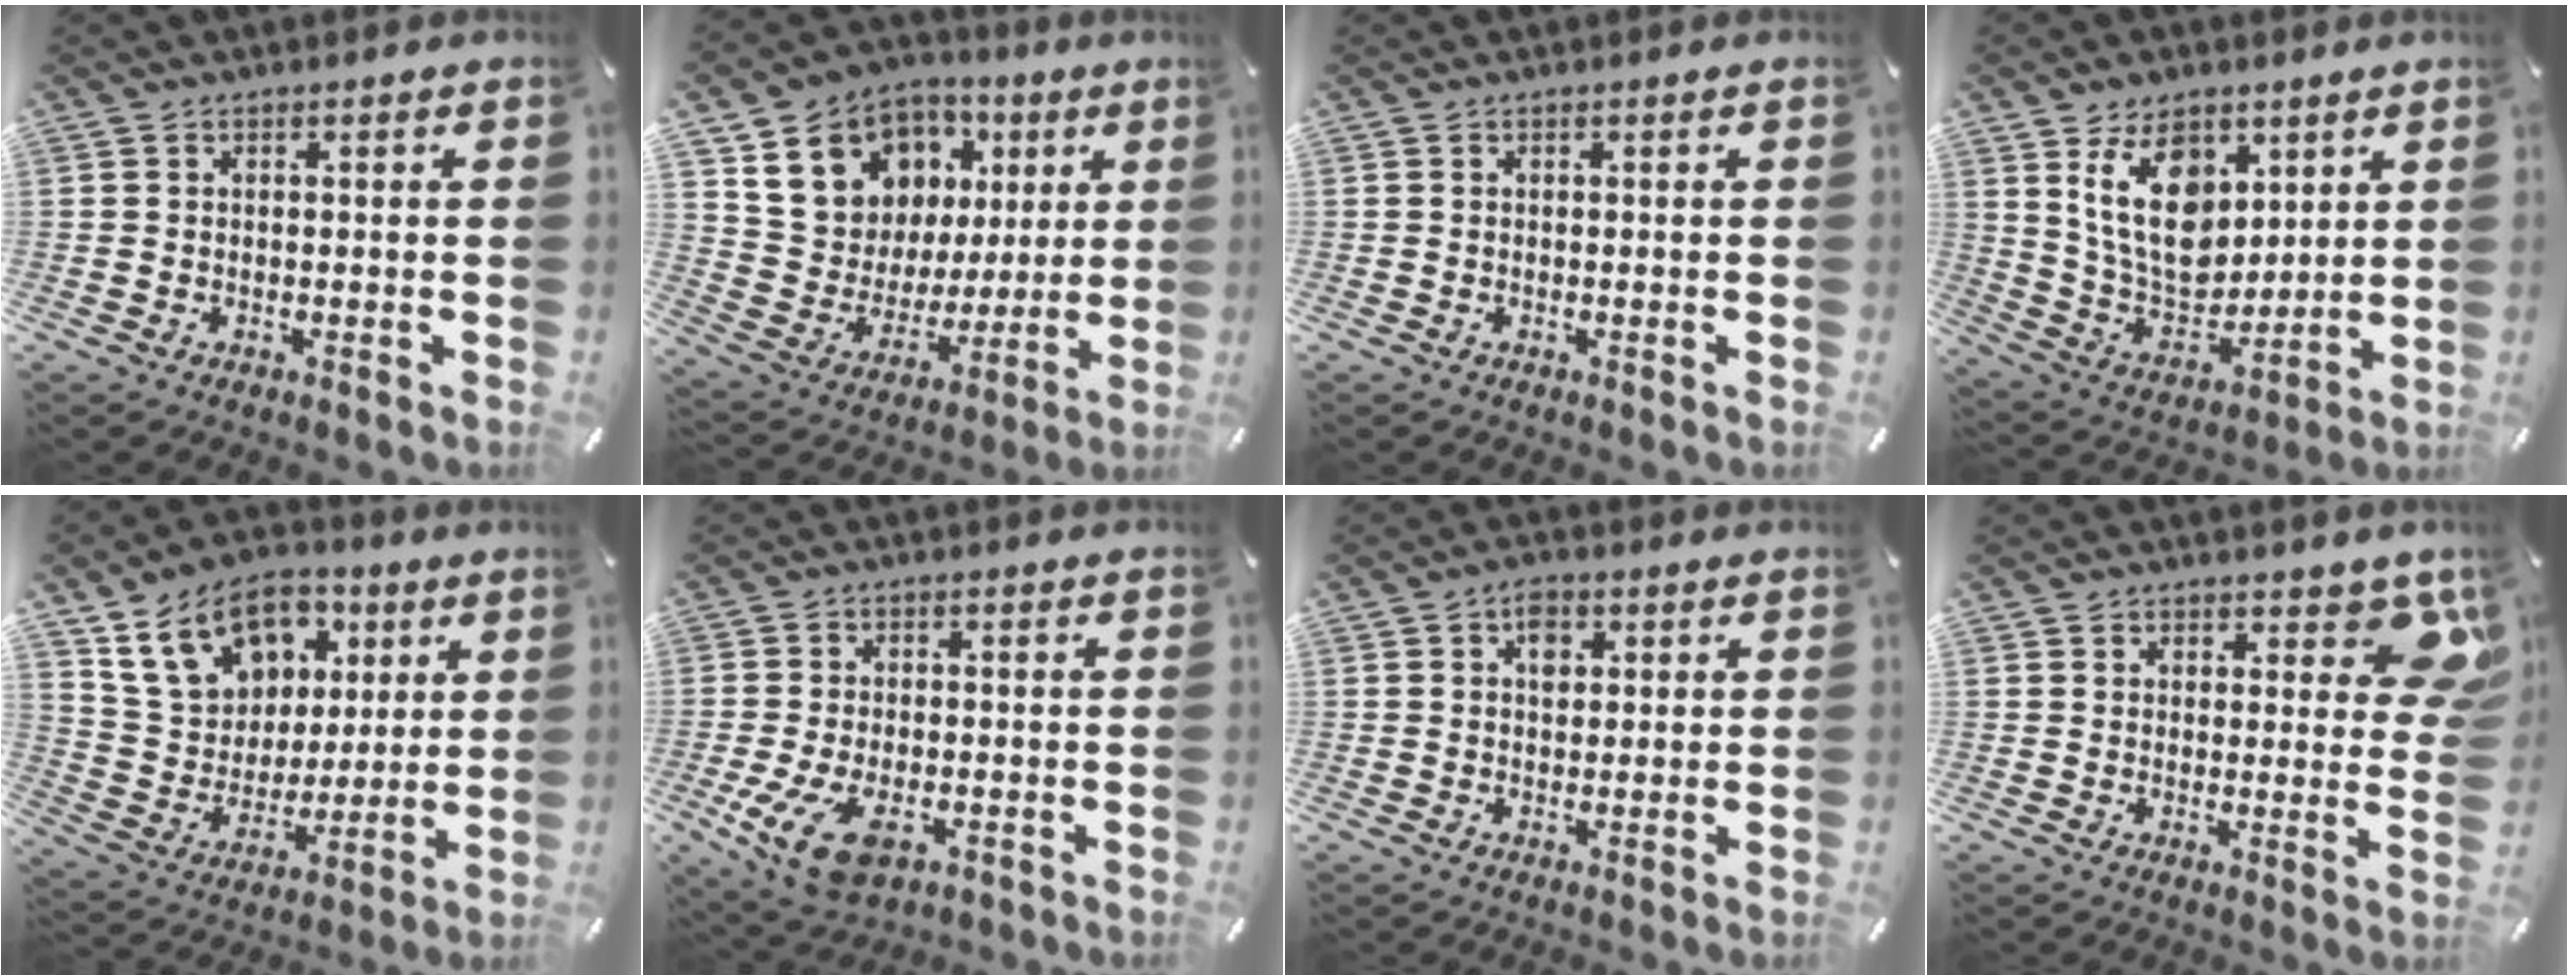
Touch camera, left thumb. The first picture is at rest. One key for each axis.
{"total": 14.9, "fx": 6.4, "fy": 12.8, "fz": 4.1, "tx": -0.077, "ty": -0.034, "tz": 0.133}
{"total": 0.0}
{"total": 15.4, "fx": 6.4, "fy": 10.7, "fz": 9.1, "tx": -0.179, "ty": -0.031, "tz": 0.120}
{"total": 16.8, "fx": 8.0, "fy": 12.8, "fz": 7.5, "tx": -0.137, "ty": -0.021, "tz": 0.156}
{"total": 9.9, "fx": -3.4, "fy": 6.0, "fz": 7.1, "tx": -0.160, "ty": -0.007, "tz": -0.061}
{"total": 3.6, "fx": 1.1, "fy": 2.6, "fz": 2.3, "tx": -0.025, "ty": -0.001, "tz": 0.012}
{"total": 8.8, "fx": 5.7, "fy": 4.4, "fz": 5.1, "tx": -0.039, "ty": -0.043, "tz": 0.098}